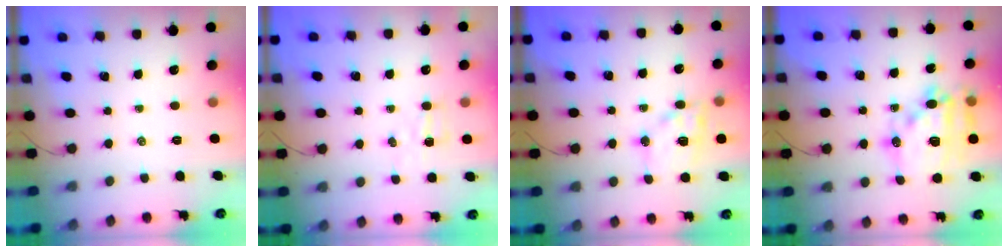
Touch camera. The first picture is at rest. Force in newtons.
{"total": 4.0, "press": 3.8, "slide": 1.1}
{"total": 13.2, "press": 13.0, "slide": 2.3}
{"total": 19.3, "press": 18.9, "slide": 4.1}